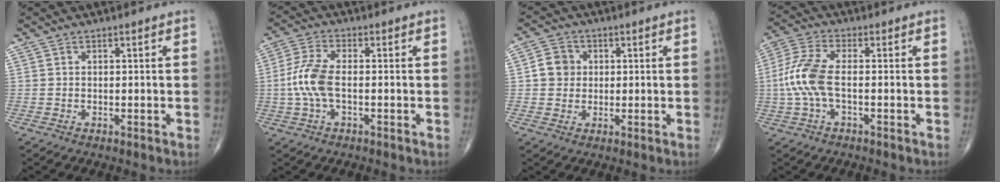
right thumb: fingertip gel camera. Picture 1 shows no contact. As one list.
[{"total": 7.4, "force": [-0.9, 3.2, 6.7], "torque": [-0.168, 0.016, -0.022]}, {"total": 4.9, "force": [0.6, 4.4, 1.9], "torque": [-0.016, 0.005, 0.004]}, {"total": 8.7, "force": [-1.1, 3.5, 7.9], "torque": [-0.203, 0.019, -0.026]}]